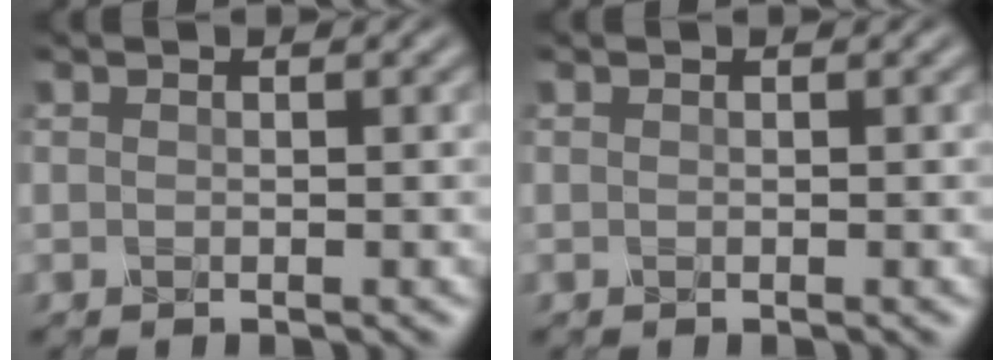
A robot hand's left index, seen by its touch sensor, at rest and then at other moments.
{"total": 0.0}